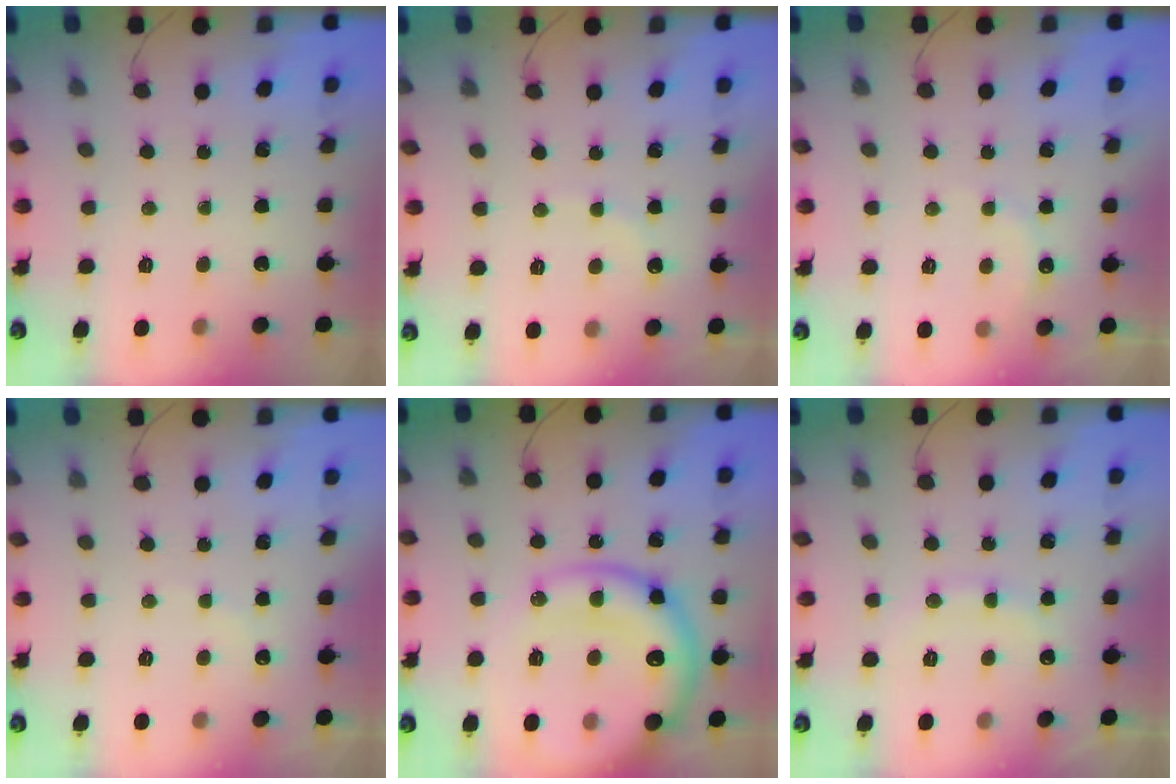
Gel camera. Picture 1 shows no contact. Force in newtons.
{"total": 4.5, "press": 4.4, "slide": 0.8}
{"total": 5.4, "press": 5.3, "slide": 1.4}
{"total": 4.6, "press": 4.5, "slide": 0.6}
{"total": 22.2, "press": 22.0, "slide": 3.1}
{"total": 9.8, "press": 9.7, "slide": 1.2}